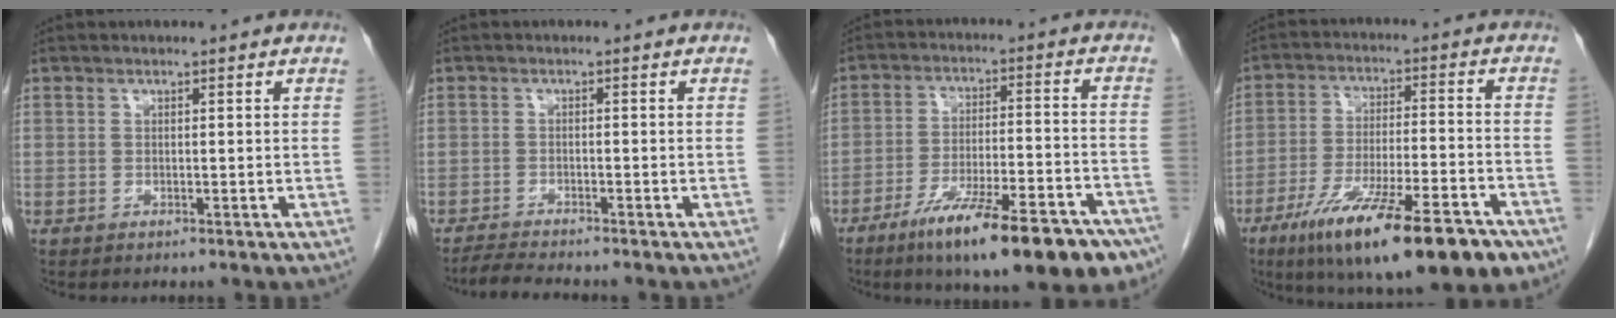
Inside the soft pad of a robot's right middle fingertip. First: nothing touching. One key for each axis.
{"total": 3.5, "fx": -3.3, "fy": -0.4, "fz": 1.1, "tx": -0.027, "ty": -0.018, "tz": -0.056}
{"total": 20.2, "fx": -13.9, "fy": 4.0, "fz": 14.1, "tx": -0.160, "ty": 0.002, "tz": -0.213}
{"total": 20.4, "fx": -12.9, "fy": 3.8, "fz": 15.4, "tx": -0.214, "ty": -0.028, "tz": -0.207}